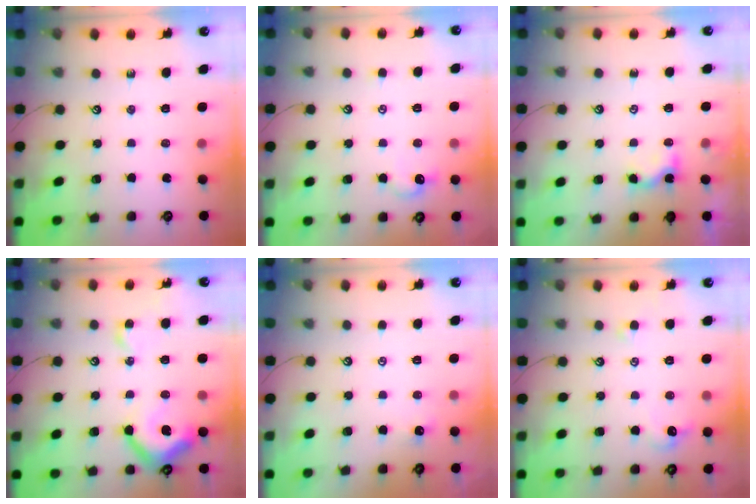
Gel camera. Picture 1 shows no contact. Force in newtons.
{"total": 1.2, "press": 1.0, "slide": 0.7}
{"total": 2.2, "press": 2.1, "slide": 0.5}
{"total": 12.7, "press": 12.6, "slide": 1.8}
{"total": 2.7, "press": 2.7, "slide": 0.2}
{"total": 2.3, "press": 2.2, "slide": 0.7}